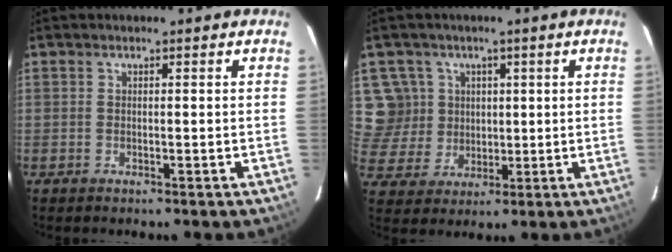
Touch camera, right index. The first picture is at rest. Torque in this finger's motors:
{"motor_torque": [-0.09, 0.13, 0.05, 0.00]}